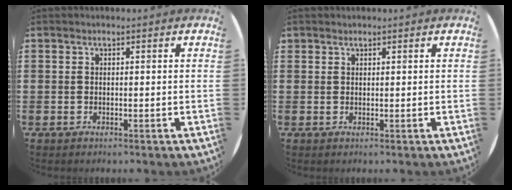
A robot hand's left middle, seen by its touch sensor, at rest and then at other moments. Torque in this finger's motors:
{"motor_torque": [-0.31, -0.14, -0.05, -0.01]}